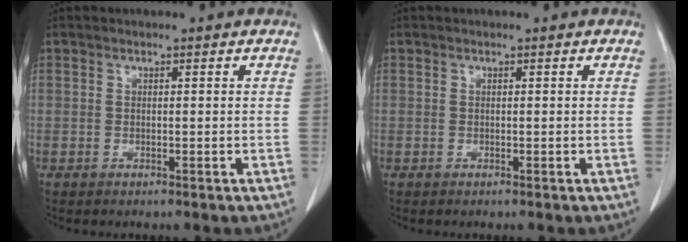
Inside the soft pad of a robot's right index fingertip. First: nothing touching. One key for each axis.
{"total": 0.0}